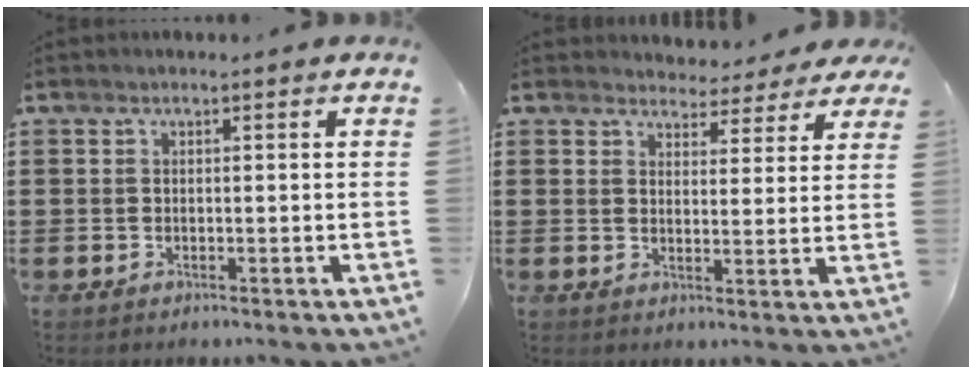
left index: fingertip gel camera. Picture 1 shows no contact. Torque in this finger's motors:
{"motor_torque": [2.14, 0.00, 0.18, -0.04]}